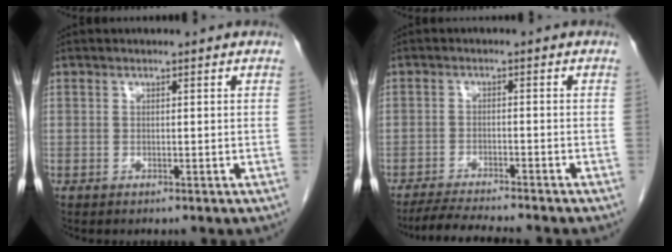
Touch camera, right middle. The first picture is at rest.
{"total": 7.2, "force": [-6.6, -0.4, 2.9], "torque": [-0.047, -0.019, -0.109]}